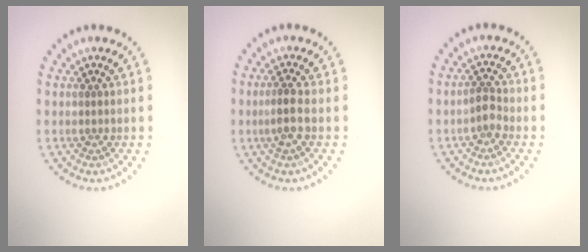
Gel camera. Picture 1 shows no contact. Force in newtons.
{"total": 1.9, "press": 1.6, "slide": 0.9}
{"total": 1.5, "press": 1.3, "slide": 0.7}